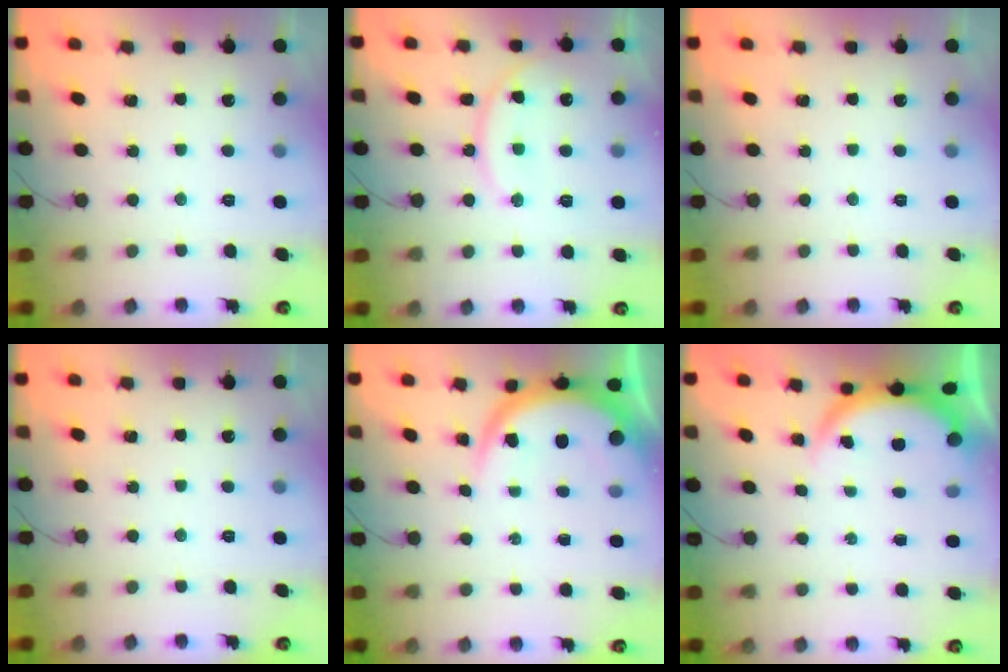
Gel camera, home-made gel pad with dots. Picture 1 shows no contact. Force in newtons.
{"total": 13.8, "press": 13.8, "slide": 1.3}
{"total": 0.0}
{"total": 0.0}
{"total": 8.2, "press": 8.1, "slide": 1.0}
{"total": 3.8, "press": 3.8, "slide": 0.2}